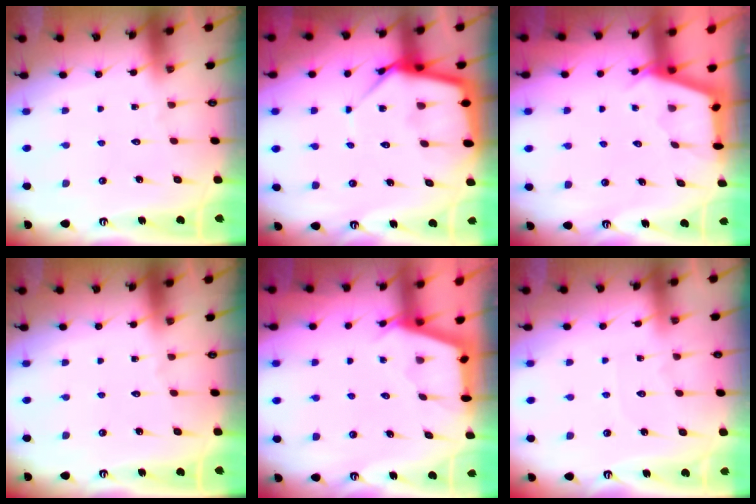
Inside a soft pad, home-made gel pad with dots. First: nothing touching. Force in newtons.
{"total": 10.9, "press": 10.9, "slide": 0.9}
{"total": 2.9, "press": 2.9, "slide": 0.3}
{"total": 0.0}
{"total": 2.7, "press": 2.7, "slide": 0.3}
{"total": 3.4, "press": 3.4, "slide": 0.4}